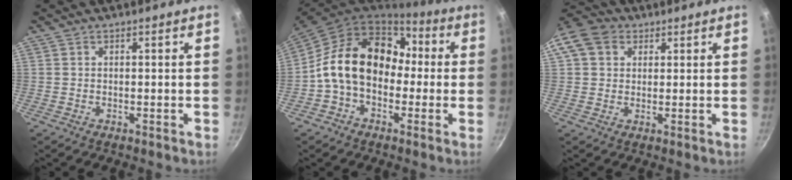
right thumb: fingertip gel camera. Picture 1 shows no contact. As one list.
[{"total": 17.0, "force": [0.1, 12.7, 11.3], "torque": [-0.159, 0.050, -0.013]}, {"total": 10.5, "force": [3.4, 8.5, 5.2], "torque": [-0.092, 0.020, 0.047]}]